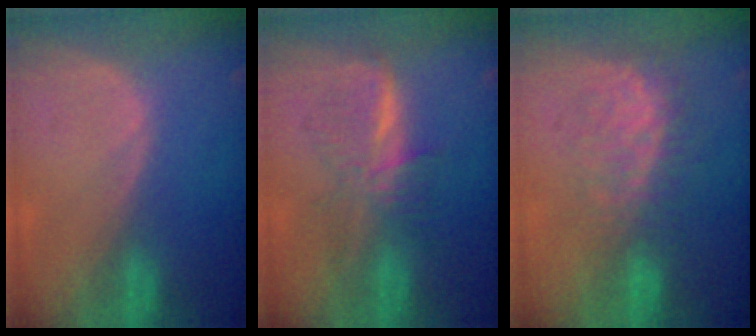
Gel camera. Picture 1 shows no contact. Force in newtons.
{"total": 5.8, "press": 5.7, "slide": 0.8}
{"total": 8.0, "press": 7.2, "slide": 3.5}